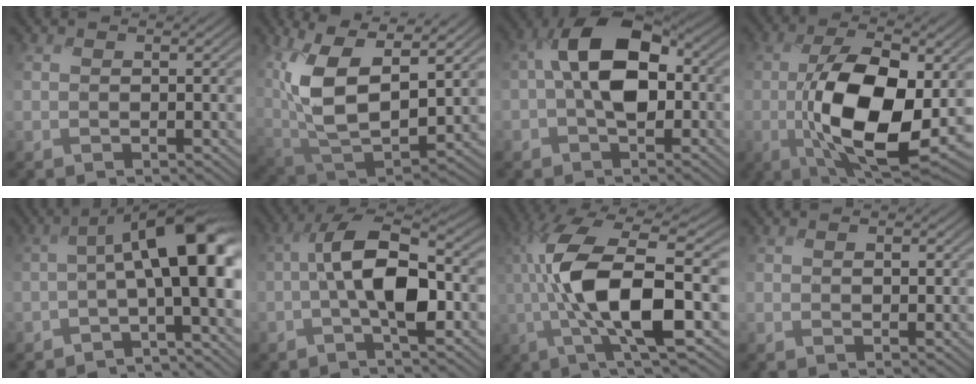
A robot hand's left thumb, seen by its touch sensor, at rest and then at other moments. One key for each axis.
{"total": 13.6, "fx": 3.9, "fy": 6.8, "fz": 11.1, "tx": -0.261, "ty": -0.011, "tz": 0.085}
{"total": 11.0, "fx": 0.2, "fy": 6.5, "fz": 8.9, "tx": -0.166, "ty": 0.018, "tz": -0.010}
{"total": 13.7, "fx": -1.4, "fy": 6.2, "fz": 12.1, "tx": -0.226, "ty": -0.005, "tz": -0.027}
{"total": 10.4, "fx": -1.7, "fy": 3.9, "fz": 9.4, "tx": -0.134, "ty": 0.012, "tz": -0.043}
{"total": 8.8, "fx": -1.8, "fy": 3.4, "fz": 7.9, "tx": -0.136, "ty": 0.016, "tz": -0.044}
{"total": 13.1, "fx": -1.5, "fy": 3.7, "fz": 12.5, "tx": -0.250, "ty": 0.003, "tz": -0.037}
{"total": 0.9, "fx": 0.0, "fy": 0.5, "fz": 0.7, "tx": -0.009, "ty": -0.001, "tz": 0.001}